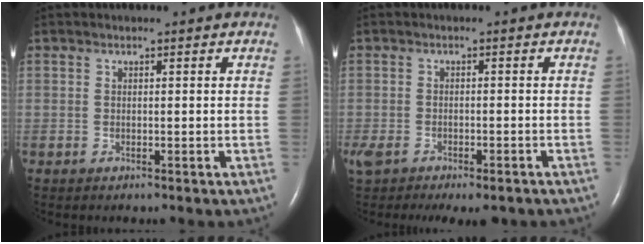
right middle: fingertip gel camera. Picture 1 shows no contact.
{"total": 11.6, "force": [-8.0, 5.1, 6.6], "torque": [-0.153, -0.011, -0.107]}